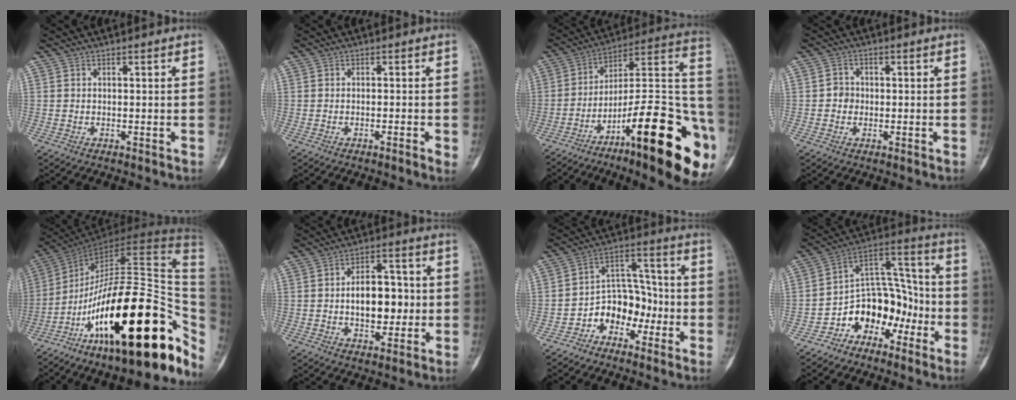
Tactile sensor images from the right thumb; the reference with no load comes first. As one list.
[{"total": 1.6, "force": [-0.7, 0.2, 1.5], "torque": [-0.027, -0.003, -0.013]}, {"total": 27.8, "force": [-12.5, 6.8, 23.9], "torque": [-0.270, 0.079, -0.188]}, {"total": 2.5, "force": [-0.3, 2.4, 0.8], "torque": [0.007, 0.011, -0.010]}, {"total": 34.7, "force": [-11.1, 13.6, 30.0], "torque": [-0.375, 0.075, -0.172]}, {"total": 11.0, "force": [-0.4, 6.8, 8.7], "torque": [-0.095, 0.019, -0.007]}, {"total": 9.9, "force": [-4.2, 7.2, 5.3], "torque": [-0.042, 0.066, -0.081]}, {"total": 13.4, "force": [-6.6, 9.4, 6.9], "torque": [-0.060, 0.099, -0.122]}]